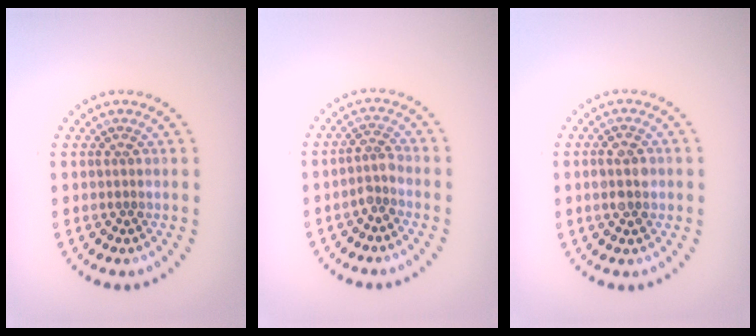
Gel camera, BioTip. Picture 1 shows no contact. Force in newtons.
{"total": 1.7, "press": 1.2, "slide": 1.1}
{"total": 2.1, "press": 2.1, "slide": 0.2}